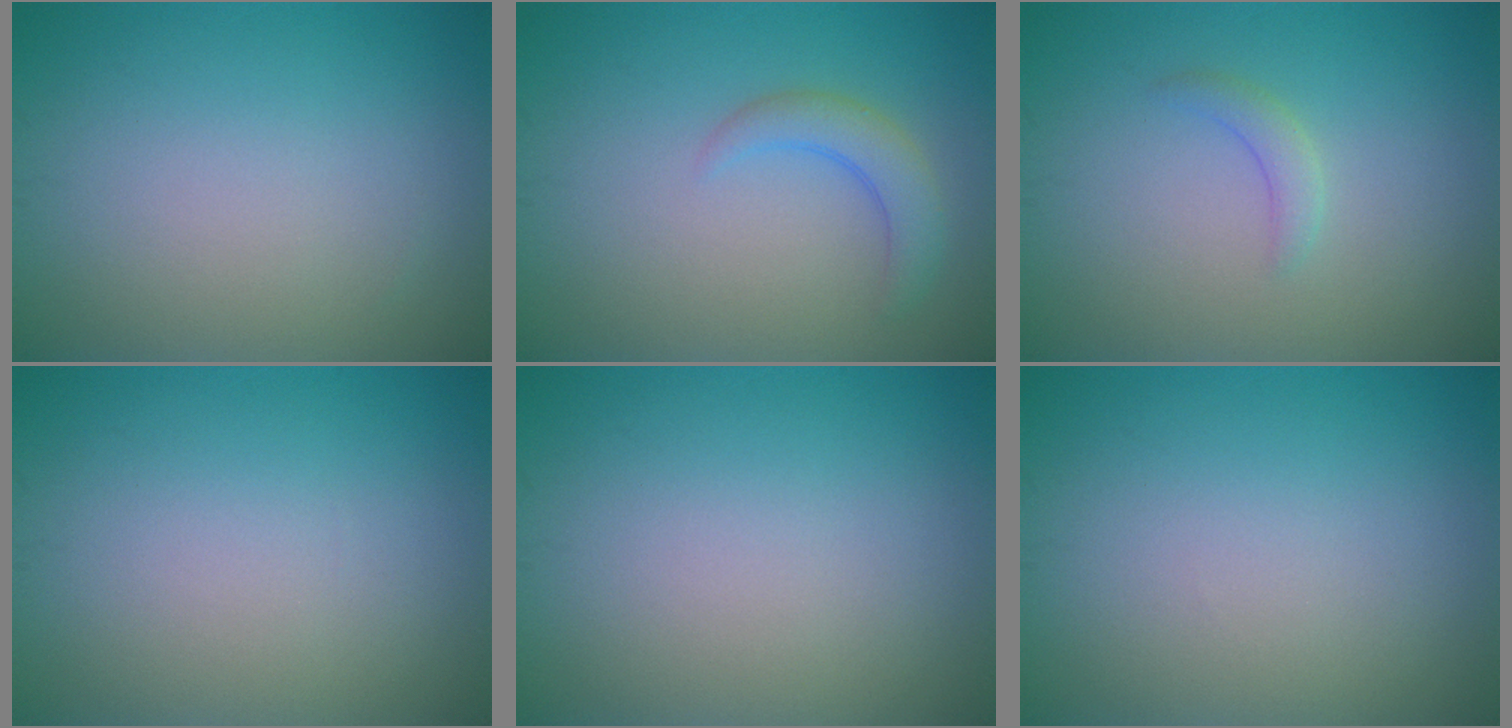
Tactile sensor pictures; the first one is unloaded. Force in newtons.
{"total": 2.6, "press": 2.5, "slide": 0.3}
{"total": 1.4, "press": 1.4, "slide": 0.1}
{"total": 0.0}
{"total": 0.0}
{"total": 0.0}